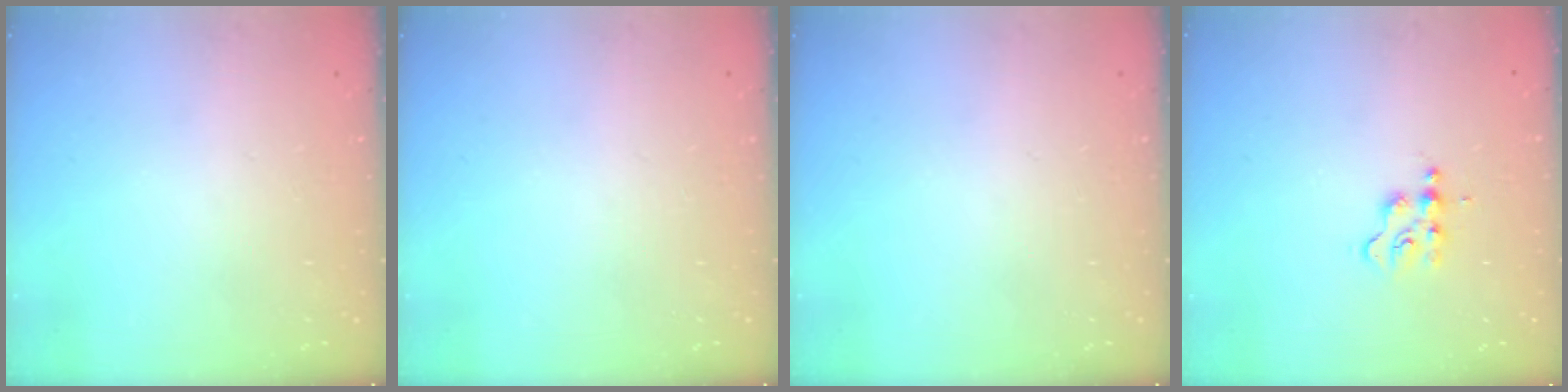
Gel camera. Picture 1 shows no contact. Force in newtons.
{"total": 0.0}
{"total": 0.0}
{"total": 2.9, "press": 2.9, "slide": 0.4}